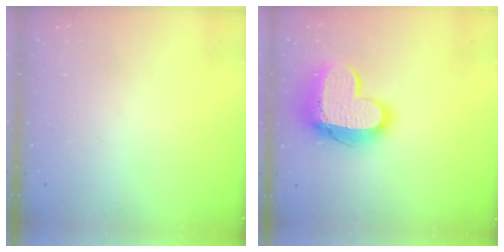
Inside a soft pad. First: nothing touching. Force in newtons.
{"total": 16.7, "press": 16.7, "slide": 1.5}